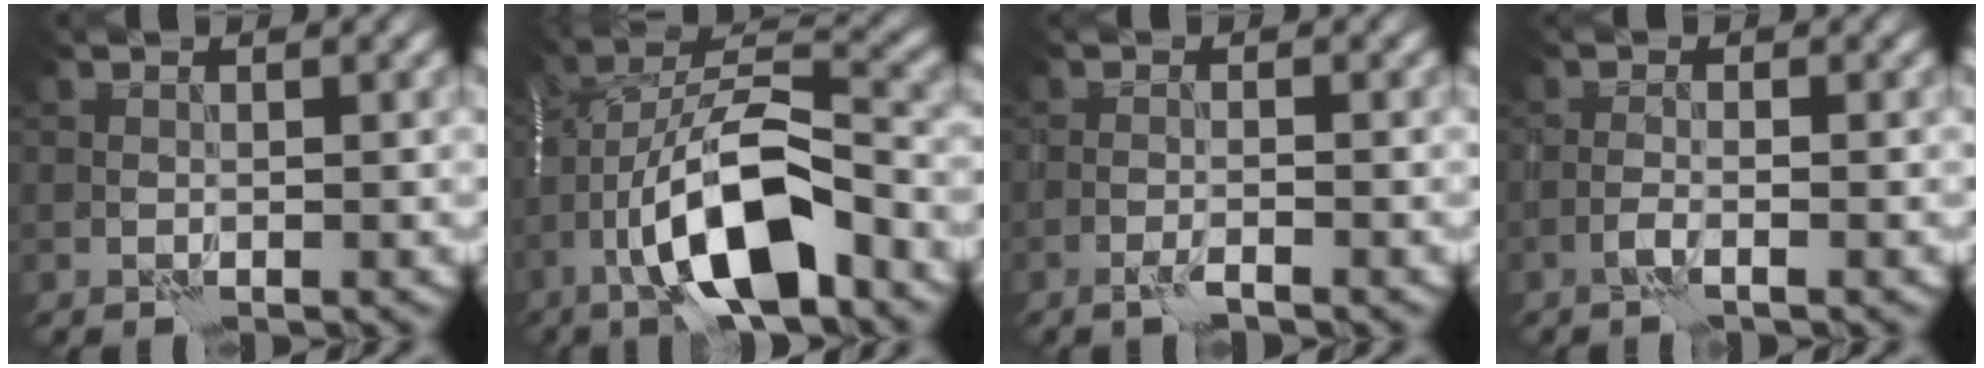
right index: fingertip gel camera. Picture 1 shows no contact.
{"total": 11.7, "force": [-5.2, 3.7, 9.8], "torque": [-0.178, 0.020, -0.087]}
{"total": 1.2, "force": [-0.9, -0.3, 0.7], "torque": [-0.017, 0.002, -0.018]}
{"total": 0.9, "force": [-0.5, -0.4, 0.6], "torque": [-0.014, 0.004, -0.013]}